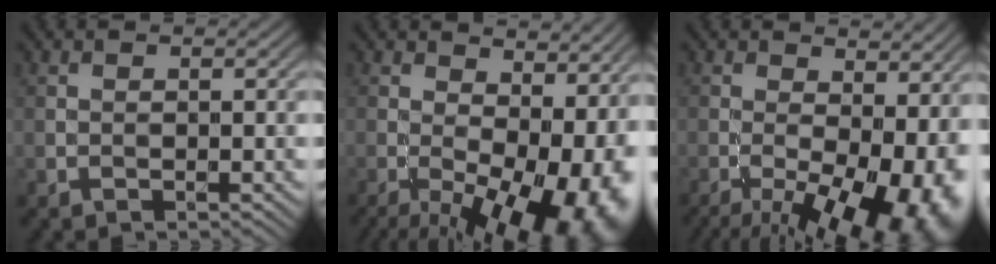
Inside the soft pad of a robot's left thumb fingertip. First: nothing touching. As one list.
[{"total": 18.0, "force": [-2.8, 8.8, 15.5], "torque": [-0.187, -0.015, -0.006]}, {"total": 17.1, "force": [-5.3, 7.6, 14.4], "torque": [-0.198, -0.018, -0.050]}]